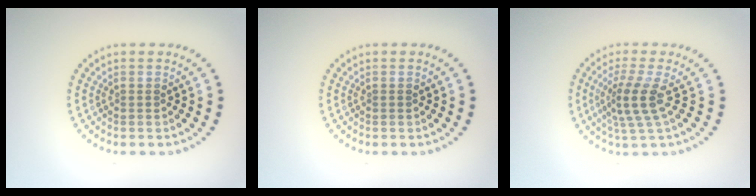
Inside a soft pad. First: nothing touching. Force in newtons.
{"total": 0.0}
{"total": 3.3, "press": 2.4, "slide": 2.3}